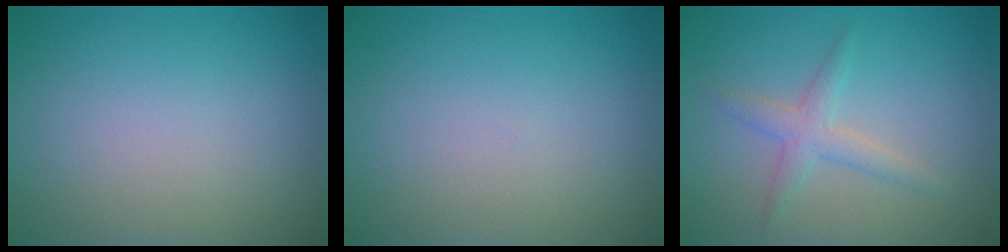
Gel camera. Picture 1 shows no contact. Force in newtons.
{"total": 0.0}
{"total": 2.2, "press": 2.2, "slide": 0.1}